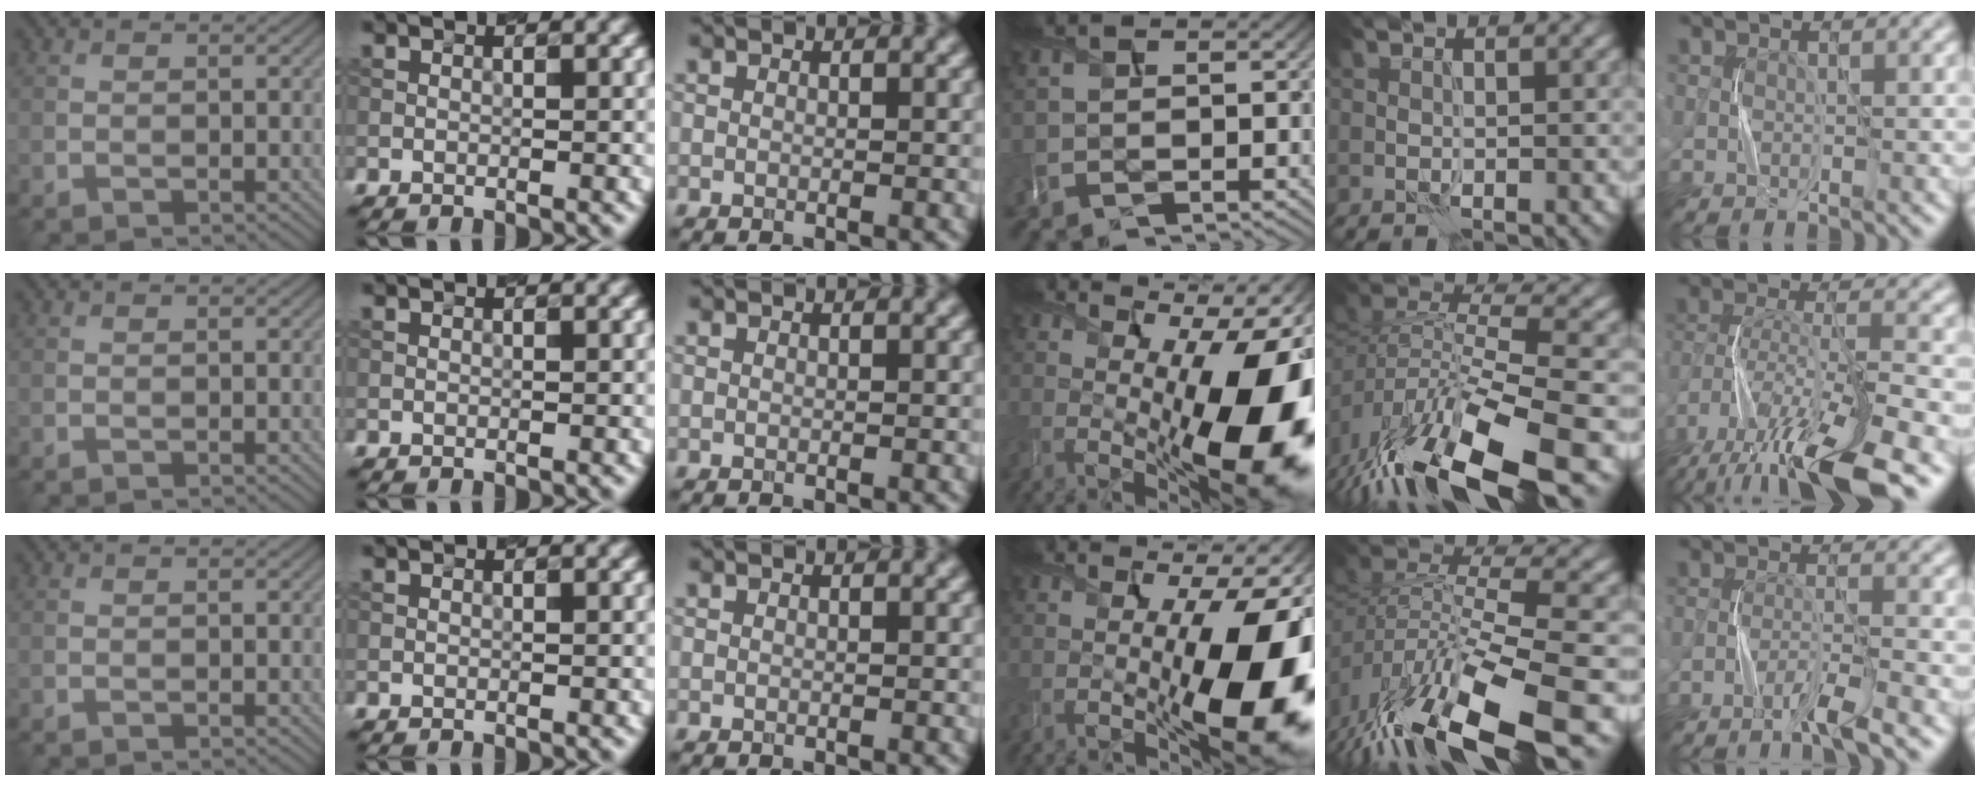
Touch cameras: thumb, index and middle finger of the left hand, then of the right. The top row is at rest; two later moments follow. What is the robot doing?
{"motion": "press", "object": "grip strengthener"}